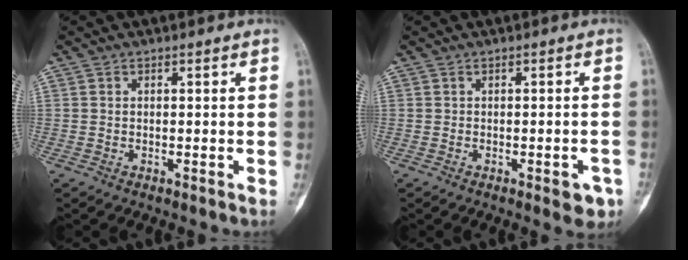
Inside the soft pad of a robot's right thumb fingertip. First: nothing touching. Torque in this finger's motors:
{"motor_torque": [0.76, 0.63, 0.46, -0.40, 0.19]}